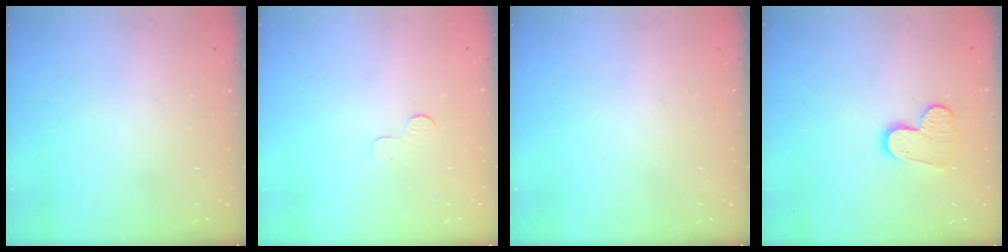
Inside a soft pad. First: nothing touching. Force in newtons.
{"total": 2.6, "press": 2.6, "slide": 0.2}
{"total": 0.0}
{"total": 10.0, "press": 10.0, "slide": 0.8}